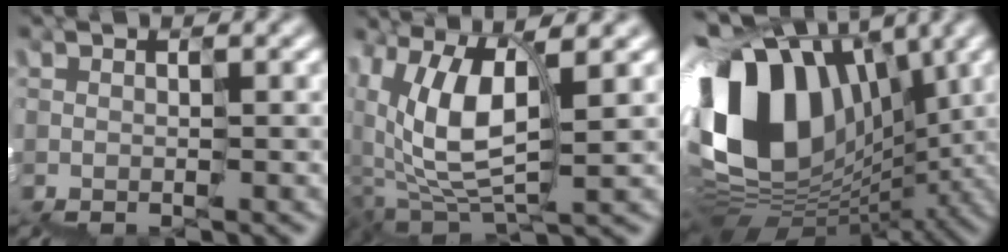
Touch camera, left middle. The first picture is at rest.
{"total": 5.9, "force": [2.9, 3.3, 3.9], "torque": [-0.091, 0.012, 0.052]}
{"total": 12.0, "force": [2.7, 9.4, 7.0], "torque": [-0.131, 0.031, 0.035]}